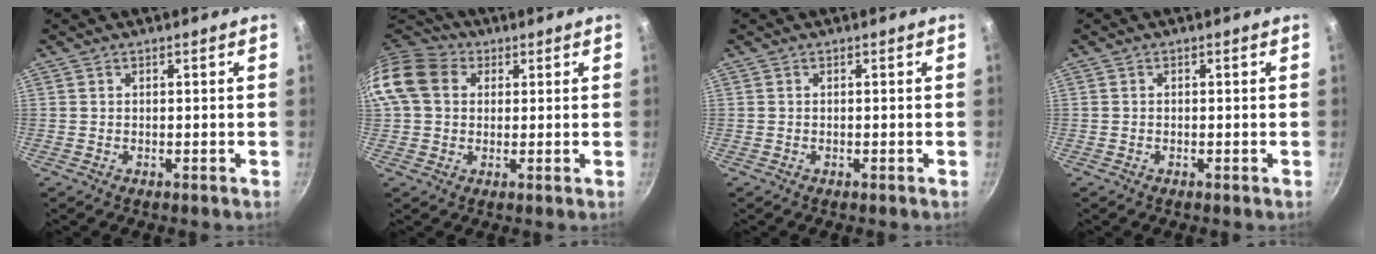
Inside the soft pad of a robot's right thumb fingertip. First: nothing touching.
{"total": 12.8, "force": [3.0, 10.3, 7.0], "torque": [-0.126, 0.022, 0.040]}
{"total": 0.0}
{"total": 0.0}